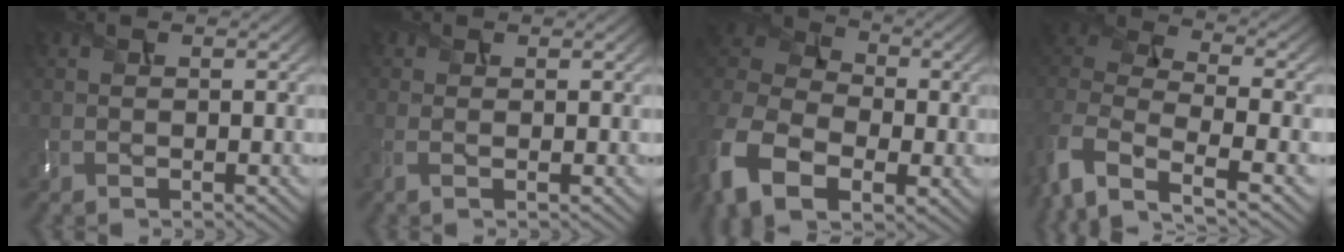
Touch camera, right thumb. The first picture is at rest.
{"total": 1.3, "force": [-0.1, 0.2, 1.3], "torque": [-0.035, -0.003, -0.006]}
{"total": 15.5, "force": [-5.7, 10.6, 9.7], "torque": [-0.266, -0.027, -0.096]}
{"total": 10.9, "force": [-5.6, 5.3, 7.7], "torque": [-0.191, -0.020, -0.111]}